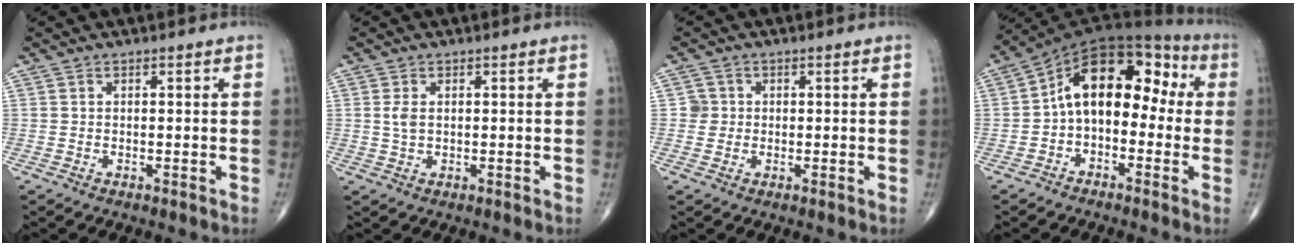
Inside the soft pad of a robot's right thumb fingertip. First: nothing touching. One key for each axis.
{"total": 2.3, "fx": 0.4, "fy": 1.3, "fz": 1.8, "tx": -0.041, "ty": 0.000, "tz": 0.010}
{"total": 2.2, "fx": 0.1, "fy": 2.2, "fz": 0.0, "tx": 0.016, "ty": 0.006, "tz": -0.002}
{"total": 14.1, "fx": -0.2, "fy": 9.0, "fz": 10.8, "tx": -0.133, "ty": 0.058, "tz": -0.021}